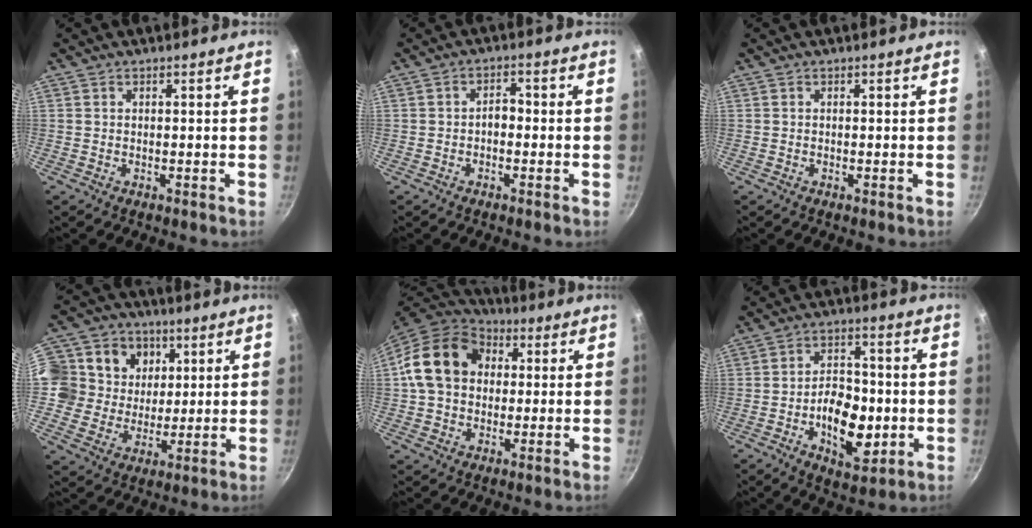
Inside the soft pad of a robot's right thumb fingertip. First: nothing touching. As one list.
[{"total": 2.6, "force": [-0.8, 1.6, 1.8], "torque": [-0.016, 0.014, -0.017]}, {"total": 0.0}, {"total": 14.9, "force": [4.3, 13.2, 5.4], "torque": [-0.075, -0.004, 0.066]}, {"total": 16.8, "force": [2.6, 13.2, 10.1], "torque": [-0.162, 0.033, 0.030]}, {"total": 12.5, "force": [-2.7, 7.5, 9.7], "torque": [-0.123, 0.010, -0.041]}]